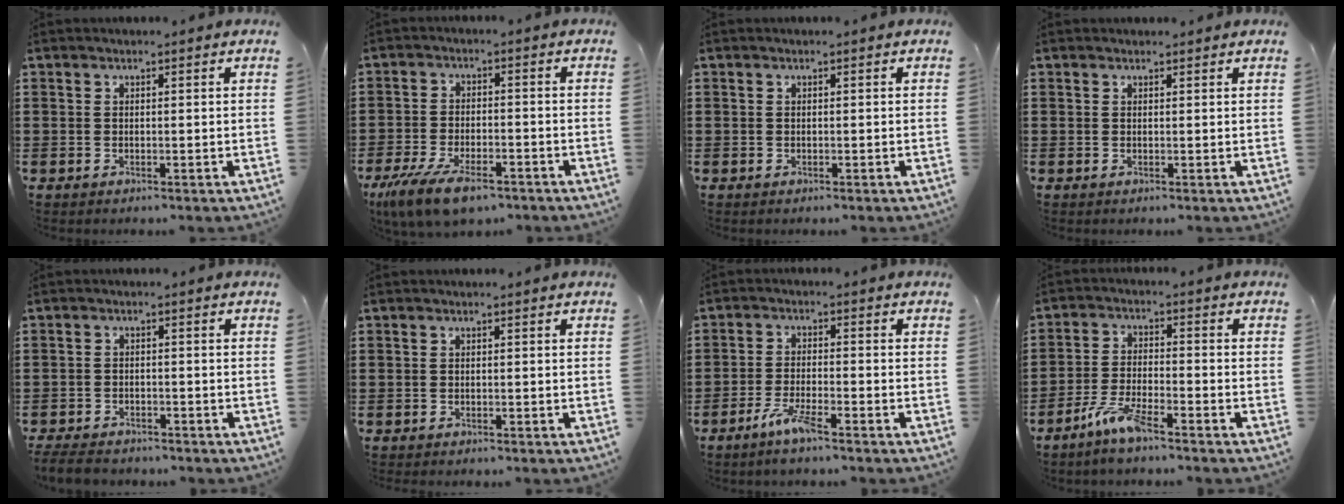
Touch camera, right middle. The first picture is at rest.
{"total": 8.0, "force": [-5.6, 2.8, 4.9], "torque": [-0.110, -0.002, -0.105]}
{"total": 0.0}
{"total": 0.6, "force": [0.5, 0.4, 0.0], "torque": [0.005, -0.002, 0.008]}
{"total": 3.3, "force": [-3.1, 0.8, 0.5], "torque": [-0.018, 0.000, -0.068]}
{"total": 0.5, "force": [-0.5, 0.1, 0.0], "torque": [0.000, 0.001, -0.011]}
{"total": 4.7, "force": [-3.3, 0.4, 3.4], "torque": [-0.074, -0.007, -0.061]}
{"total": 5.6, "force": [-4.1, 0.7, 3.7], "torque": [-0.086, -0.007, -0.081]}